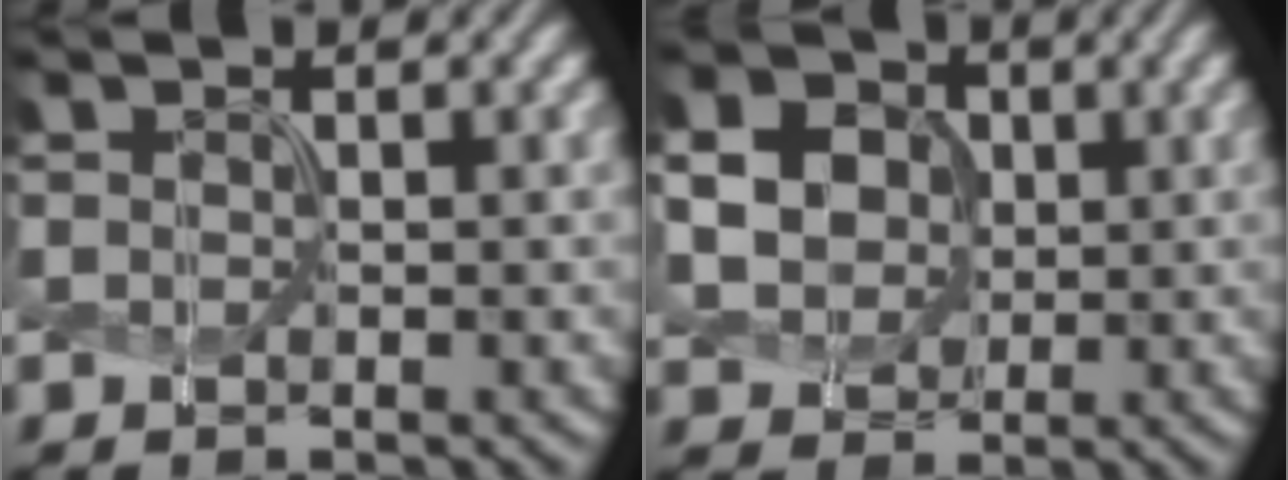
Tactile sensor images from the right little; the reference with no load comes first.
{"total": 9.8, "force": [3.0, 8.2, 4.6], "torque": [-0.131, 0.035, 0.058]}